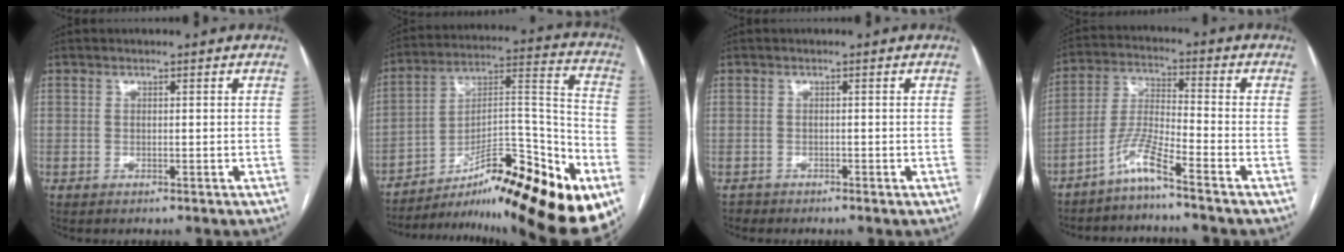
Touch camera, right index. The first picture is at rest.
{"total": 27.6, "force": [-17.4, 3.7, 21.1], "torque": [-0.250, 0.019, -0.267]}
{"total": 1.0, "force": [-0.8, 0.5, -0.4], "torque": [0.003, -0.001, -0.018]}
{"total": 6.4, "force": [-4.9, -0.8, 4.0], "torque": [-0.093, -0.012, -0.103]}